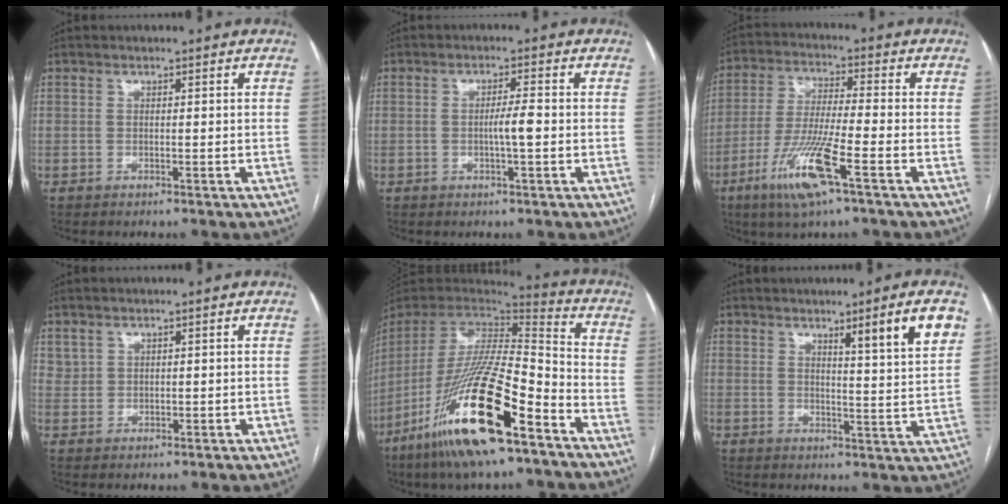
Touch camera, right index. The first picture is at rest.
{"total": 3.3, "force": [-0.5, 0.1, 3.3], "torque": [-0.057, 0.000, -0.008]}
{"total": 11.7, "force": [-5.7, 0.5, 10.2], "torque": [-0.210, -0.021, -0.110]}
{"total": 1.8, "force": [1.2, 1.2, 0.4], "torque": [-0.004, 0.004, 0.027]}
{"total": 24.5, "force": [-14.1, 4.1, 19.7], "torque": [-0.385, -0.054, -0.261]}
{"total": 8.3, "force": [4.5, -0.9, 6.9], "torque": [-0.089, -0.015, 0.064]}